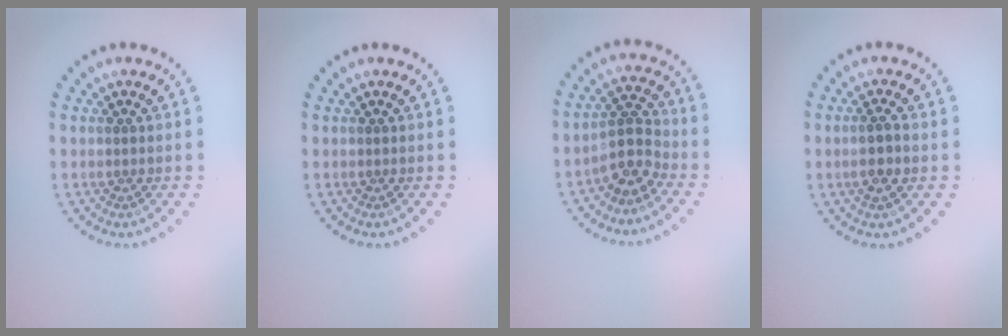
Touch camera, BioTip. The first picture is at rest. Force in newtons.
{"total": 0.0}
{"total": 3.0, "press": 2.3, "slide": 1.9}
{"total": 2.0, "press": 1.9, "slide": 0.6}